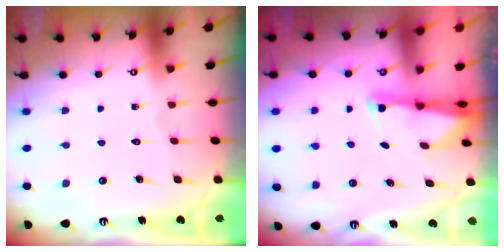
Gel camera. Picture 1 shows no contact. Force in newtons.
{"total": 1.8, "press": 1.8, "slide": 0.4}